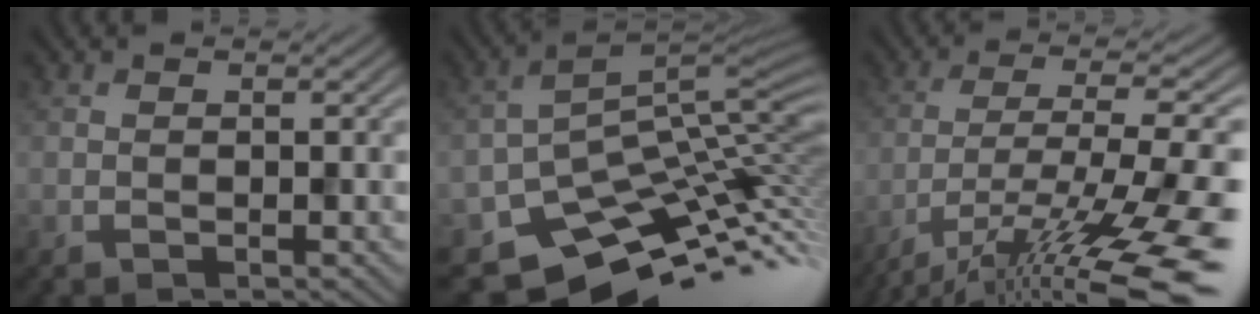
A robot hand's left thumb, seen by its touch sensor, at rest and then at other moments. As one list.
[{"total": 8.6, "force": [-4.7, 5.0, 5.1], "torque": [-0.093, -0.022, -0.073]}, {"total": 14.7, "force": [-9.6, 3.3, 10.7], "torque": [-0.190, -0.015, -0.146]}]